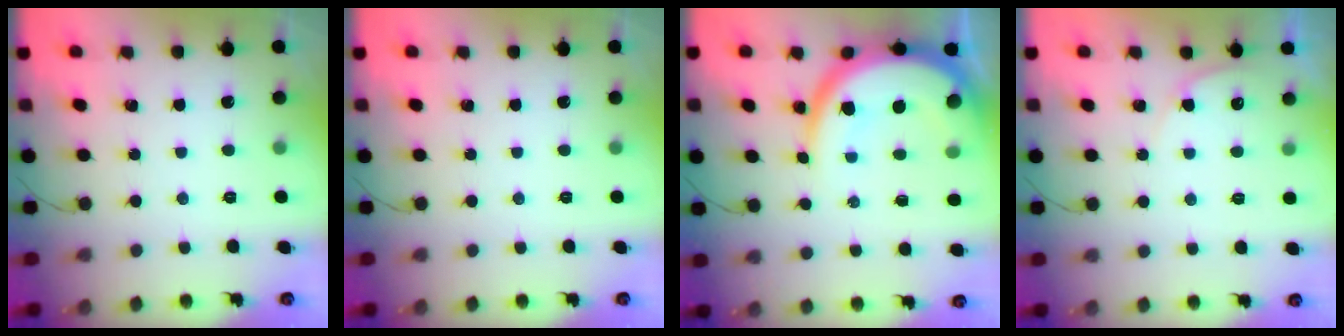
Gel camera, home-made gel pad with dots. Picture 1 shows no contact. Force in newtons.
{"total": 0.0}
{"total": 15.2, "press": 15.1, "slide": 1.9}
{"total": 3.4, "press": 3.3, "slide": 0.5}